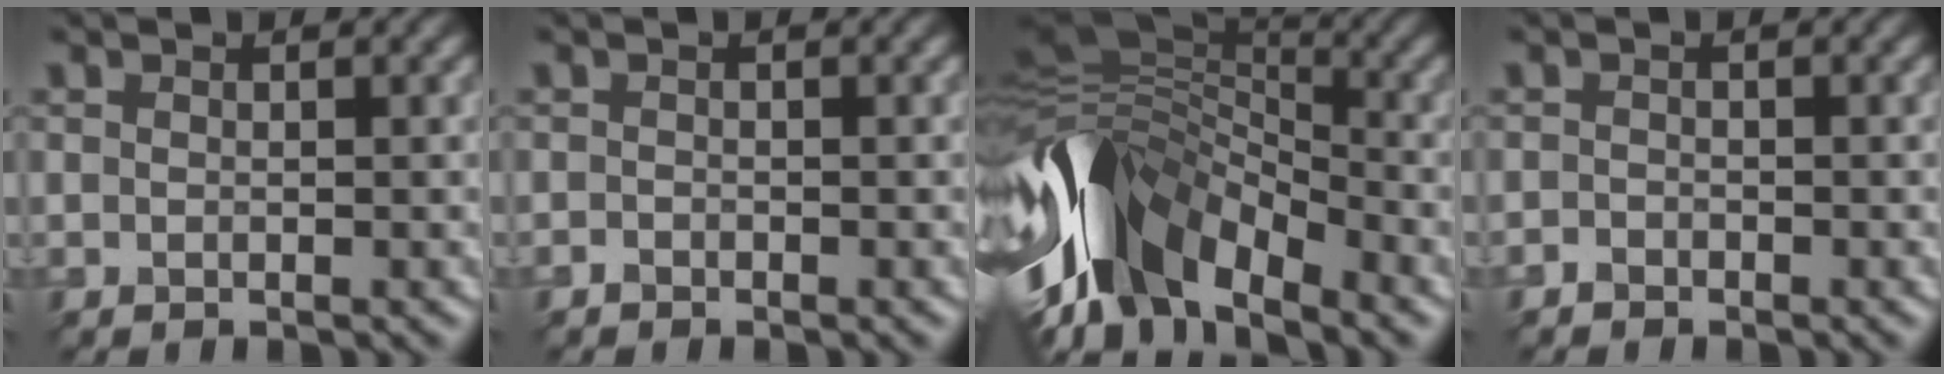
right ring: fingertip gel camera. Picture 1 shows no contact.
{"total": 0.5, "force": [-0.4, 0.0, -0.4], "torque": [0.008, 0.002, -0.015]}
{"total": 10.4, "force": [-4.5, 5.8, 7.4], "torque": [-0.135, 0.014, -0.101]}
{"total": 0.8, "force": [-0.6, 0.2, -0.5], "torque": [0.011, 0.002, -0.021]}